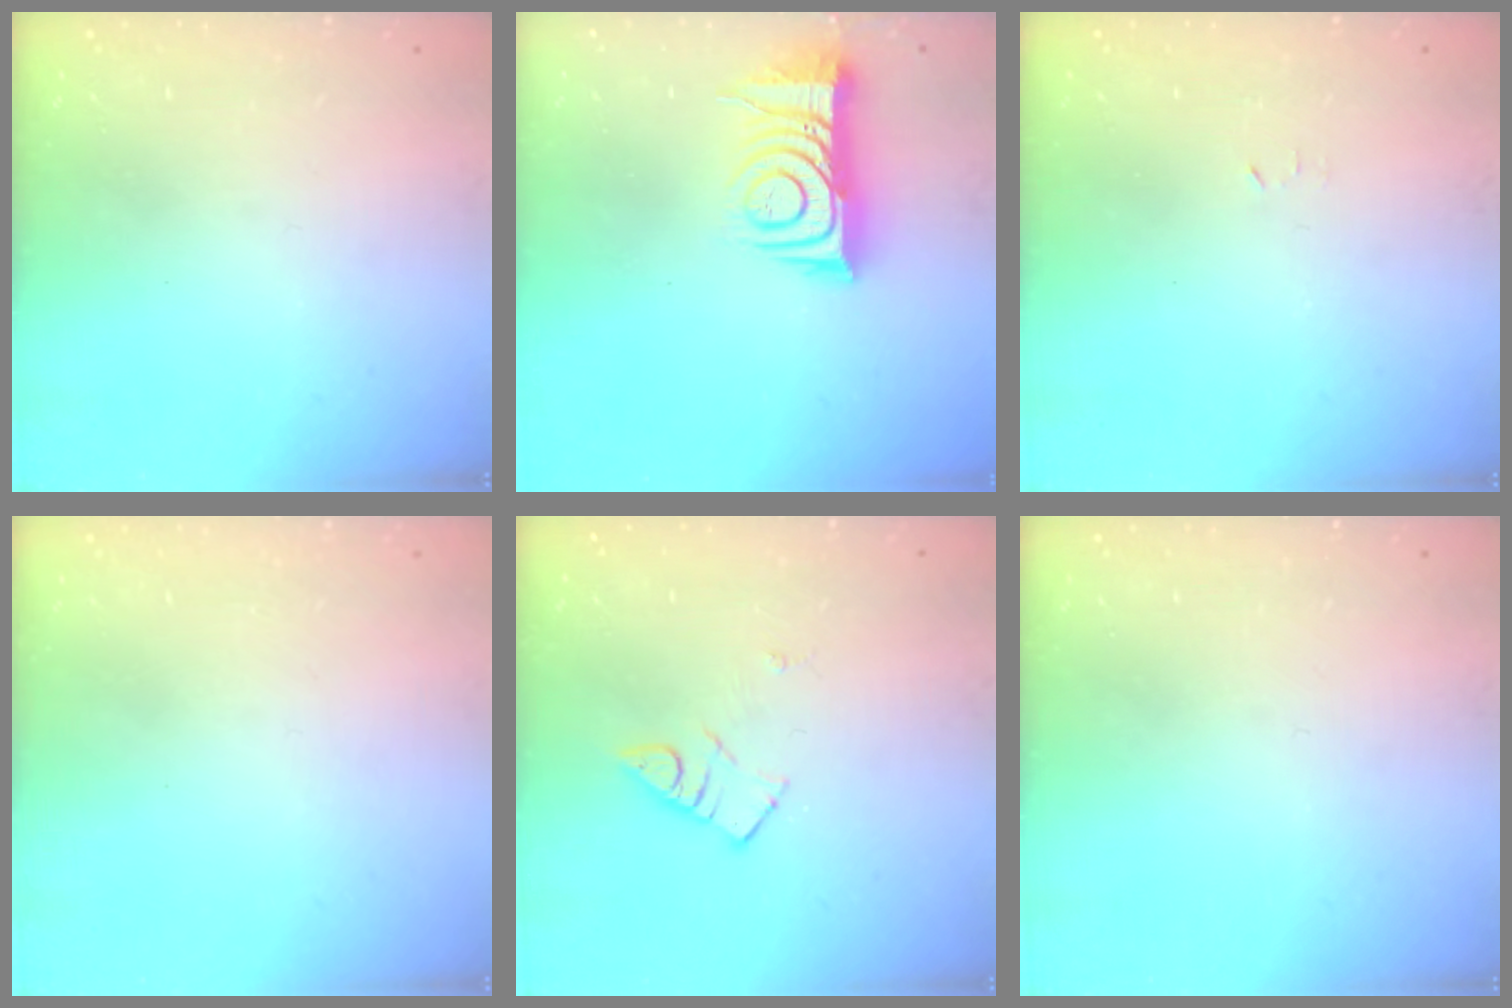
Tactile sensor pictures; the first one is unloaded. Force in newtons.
{"total": 12.0, "press": 12.0, "slide": 1.1}
{"total": 2.4, "press": 2.4, "slide": 0.4}
{"total": 1.7, "press": 1.7, "slide": 0.1}
{"total": 3.8, "press": 3.7, "slide": 0.4}
{"total": 0.0}